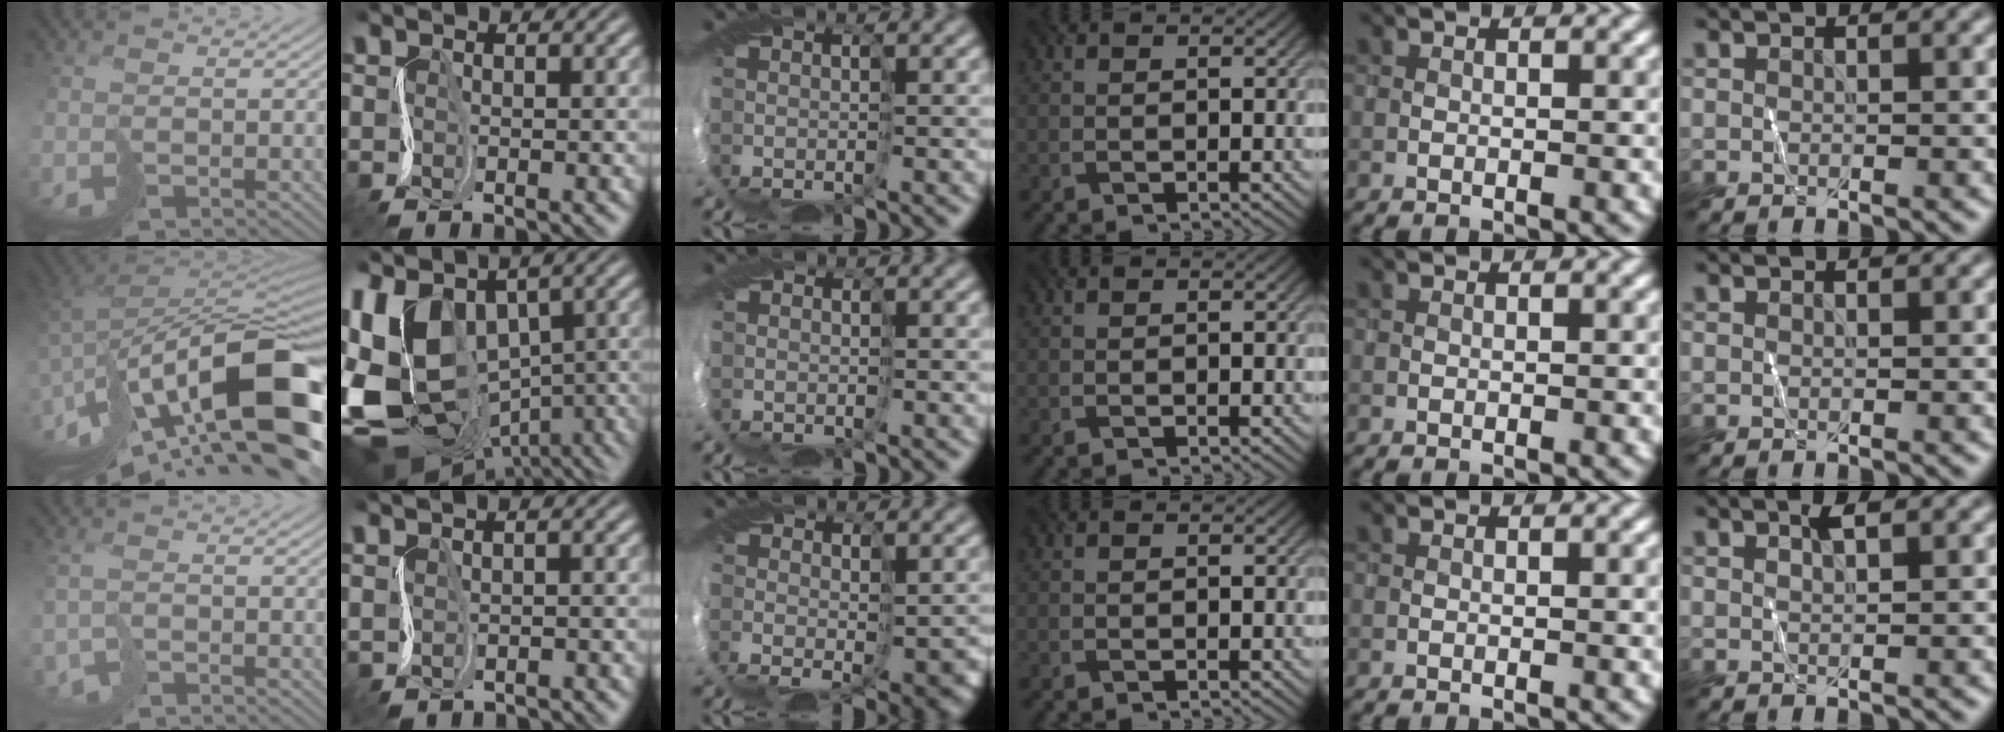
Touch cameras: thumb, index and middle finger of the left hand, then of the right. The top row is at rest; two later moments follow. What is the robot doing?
{"motion": "cut", "object": "paper"}